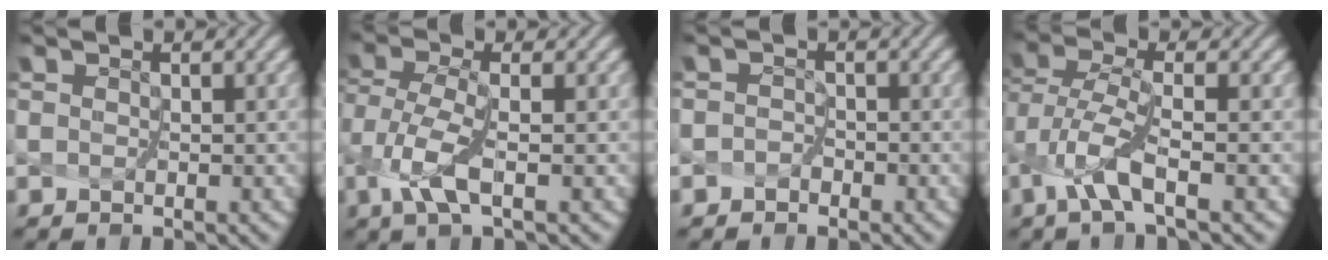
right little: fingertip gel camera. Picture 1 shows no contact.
{"total": 3.6, "force": [-1.1, 1.2, 3.2], "torque": [-0.086, 0.001, -0.016]}
{"total": 1.1, "force": [-1.0, 0.3, -0.4], "torque": [0.014, -0.001, -0.015]}
{"total": 3.8, "force": [-1.6, 0.7, 3.4], "torque": [-0.083, 0.002, -0.031]}